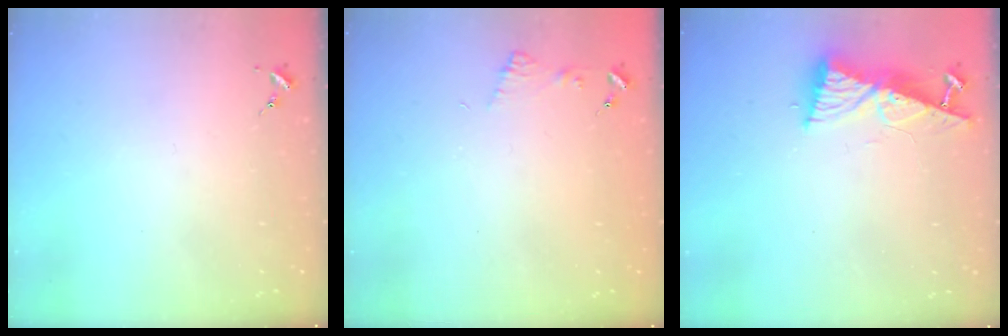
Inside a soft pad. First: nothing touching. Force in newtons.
{"total": 6.5, "press": 6.4, "slide": 0.9}
{"total": 10.3, "press": 10.3, "slide": 1.0}